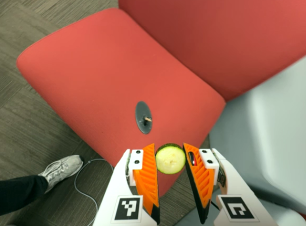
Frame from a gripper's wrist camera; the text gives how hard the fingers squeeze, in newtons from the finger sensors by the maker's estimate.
{"total": 7.7, "left": 8.3, "right": 7.0}